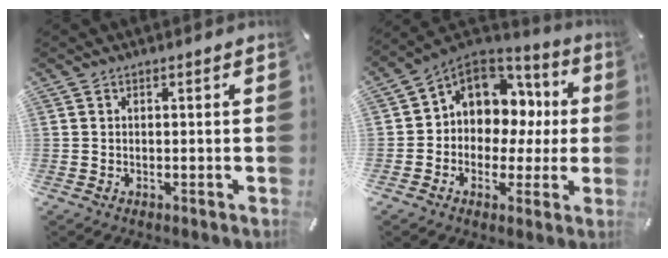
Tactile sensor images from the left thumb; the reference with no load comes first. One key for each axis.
{"total": 10.5, "fx": 2.9, "fy": 8.9, "fz": 4.7, "tx": -0.081, "ty": -0.025, "tz": 0.058}